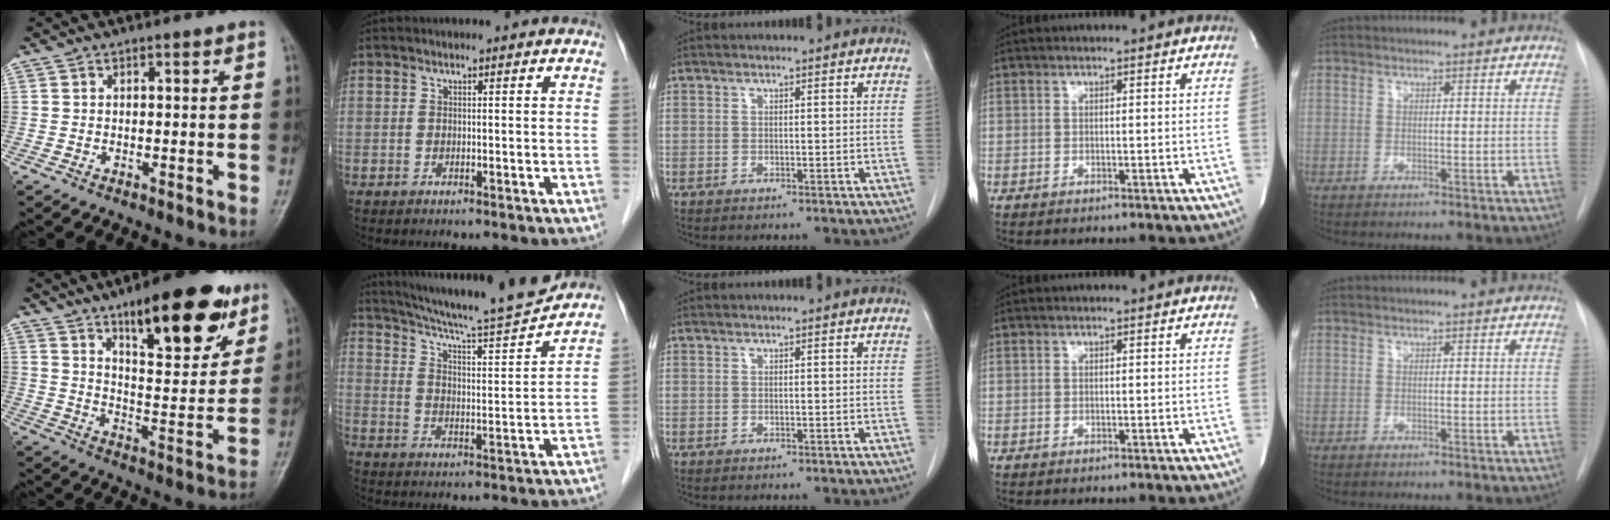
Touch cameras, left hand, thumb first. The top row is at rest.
{"thumb": {"total": 20.0, "force": [11.9, 7.1, 14.4], "torque": [-0.159, -0.059, 0.183]}, "index": {"total": 15.8, "force": [14.7, -1.0, 5.6], "torque": [-0.100, -0.021, 0.219]}}